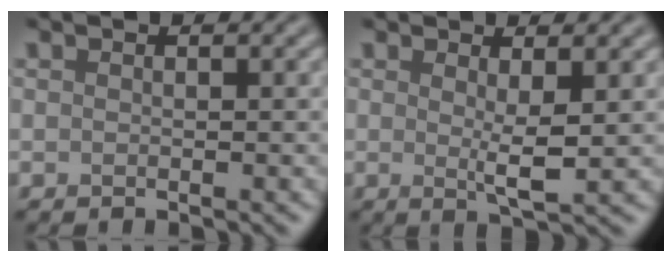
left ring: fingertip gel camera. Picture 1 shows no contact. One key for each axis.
{"total": 2.5, "fx": 0.6, "fy": 0.4, "fz": 2.4, "tx": -0.044, "ty": -0.013, "tz": 0.011}